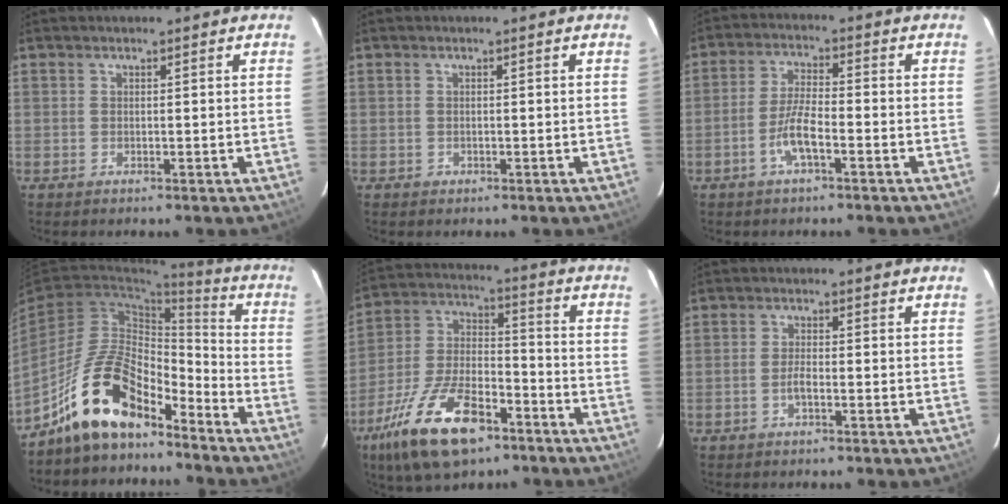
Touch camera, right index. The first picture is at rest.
{"total": 1.1, "force": [-0.5, 1.0, 0.0], "torque": [0.005, 0.001, -0.005]}
{"total": 5.8, "force": [-2.9, 1.2, 4.8], "torque": [-0.100, 0.003, -0.054]}
{"total": 15.2, "force": [-11.6, 6.0, 7.9], "torque": [-0.155, 0.026, -0.207]}
{"total": 19.9, "force": [-11.9, 8.6, 13.5], "torque": [-0.277, -0.014, -0.208]}
{"total": 1.9, "force": [-0.9, 0.5, 1.5], "torque": [-0.033, 0.001, -0.019]}